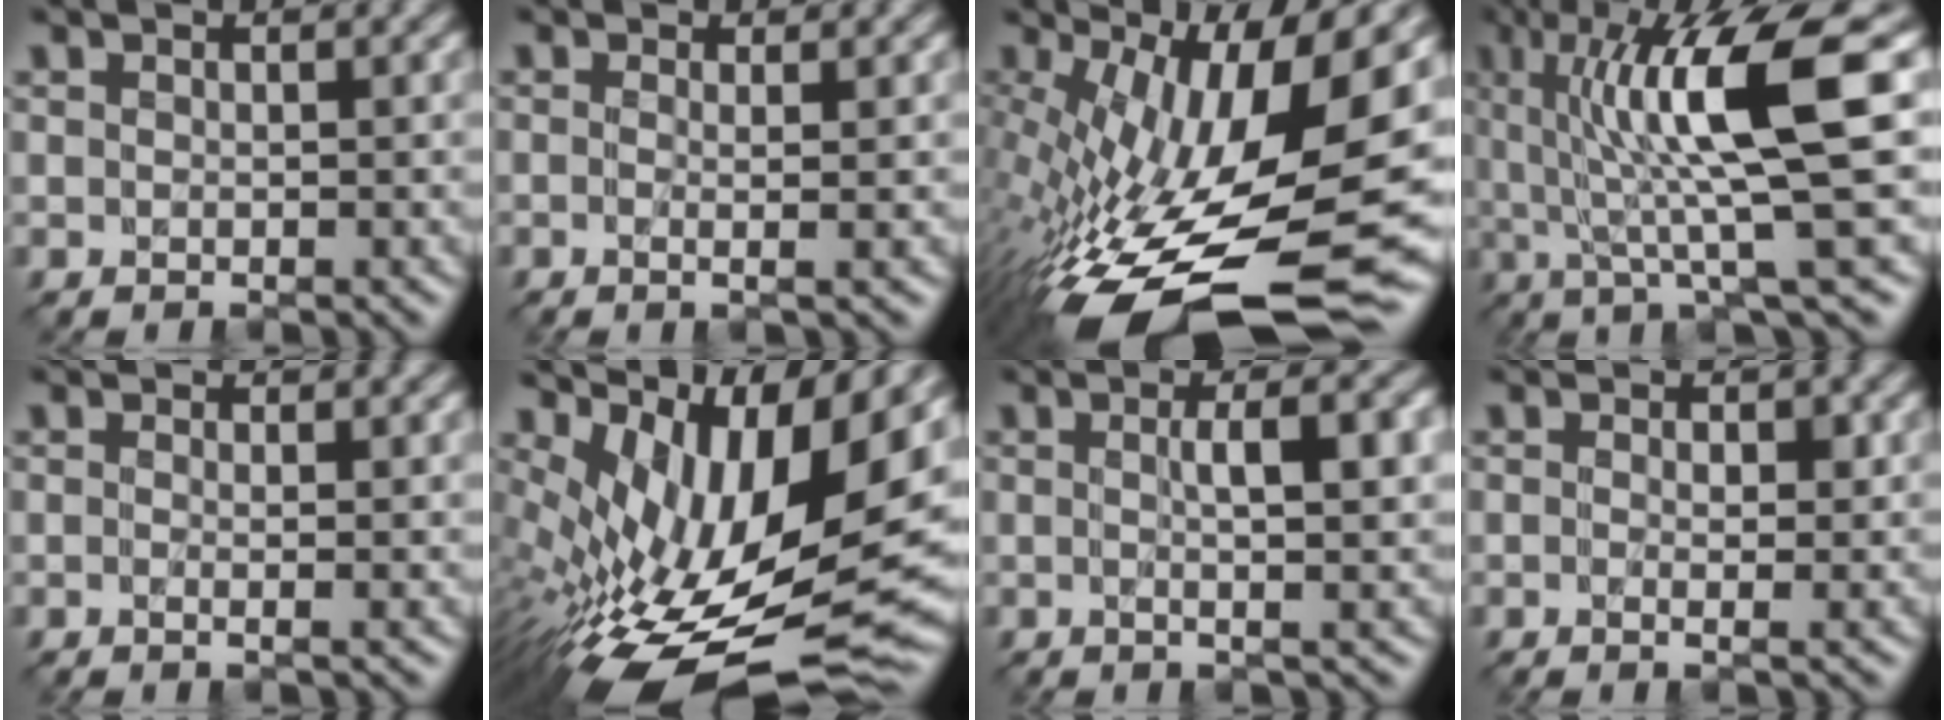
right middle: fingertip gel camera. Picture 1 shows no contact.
{"total": 1.2, "force": [-0.1, 0.1, 1.2], "torque": [-0.024, -0.004, -0.008]}
{"total": 16.9, "force": [-3.2, 6.9, 15.1], "torque": [-0.248, -0.013, -0.059]}
{"total": 11.2, "force": [2.3, 1.9, 10.8], "torque": [-0.155, 0.002, 0.039]}
{"total": 1.1, "force": [0.0, 0.1, 1.1], "torque": [-0.019, -0.004, -0.002]}
{"total": 15.6, "force": [1.6, 7.5, 13.6], "torque": [-0.234, 0.000, 0.034]}
{"total": 4.9, "force": [0.4, 1.2, 4.7], "torque": [-0.063, 0.007, 0.002]}
{"total": 1.5, "force": [0.1, 0.5, 1.4], "torque": [-0.026, -0.003, -0.001]}